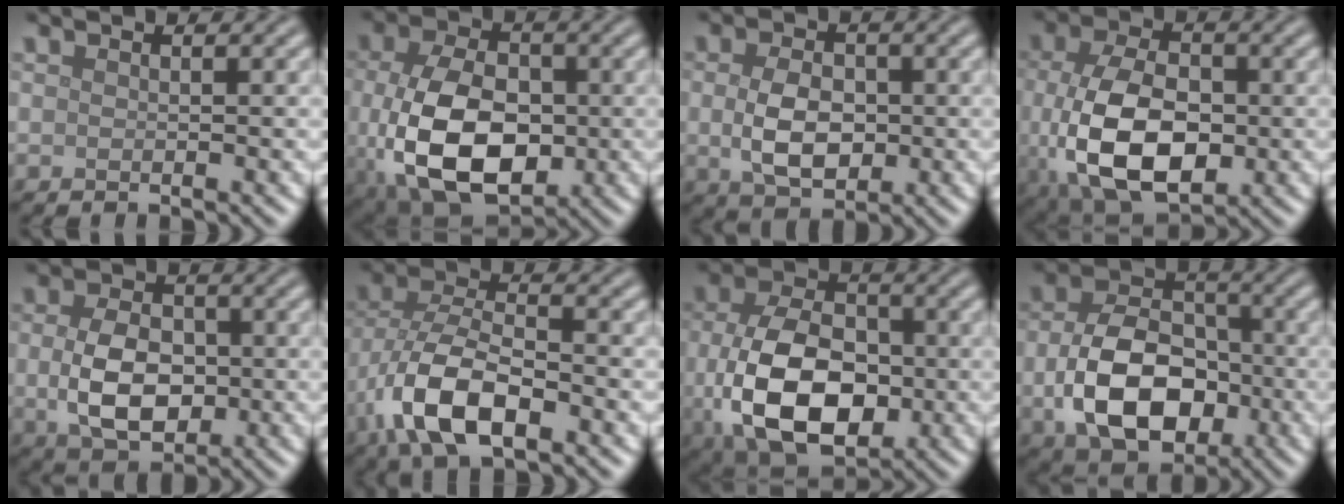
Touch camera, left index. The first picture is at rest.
{"total": 12.1, "force": [-1.9, 7.6, 9.2], "torque": [-0.205, -0.031, -0.024]}
{"total": 4.7, "force": [-0.3, 3.2, 3.5], "torque": [-0.070, -0.004, -0.003]}
{"total": 11.0, "force": [-1.4, 6.7, 8.5], "torque": [-0.186, -0.023, -0.017]}
{"total": 6.1, "force": [-0.4, 4.1, 4.5], "torque": [-0.092, -0.007, -0.006]}
{"total": 9.0, "force": [-3.6, 4.4, 6.9], "torque": [-0.147, -0.003, -0.078]}
{"total": 12.1, "force": [-1.8, 7.9, 9.1], "torque": [-0.191, -0.029, -0.026]}
{"total": 10.2, "force": [-2.1, 6.9, 7.2], "torque": [-0.142, -0.013, -0.031]}